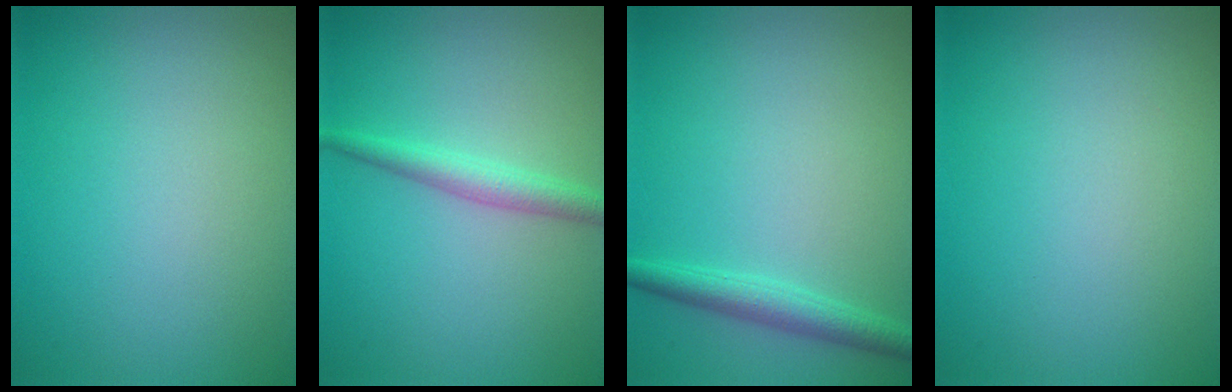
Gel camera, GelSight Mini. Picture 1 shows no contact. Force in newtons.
{"total": 2.2, "press": 2.2, "slide": 0.1}
{"total": 2.3, "press": 2.3, "slide": 0.1}
{"total": 0.0}